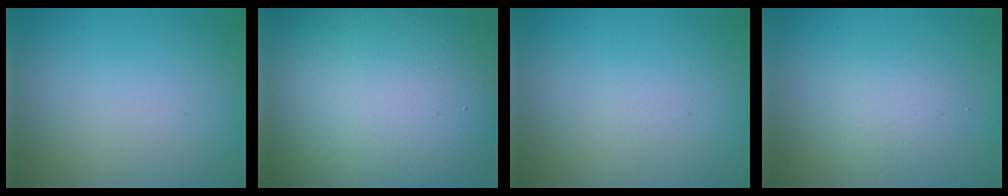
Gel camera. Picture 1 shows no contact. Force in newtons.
{"total": 22.3, "press": 22.3, "slide": 1.1}
{"total": 0.0}
{"total": 2.5, "press": 2.5, "slide": 0.2}